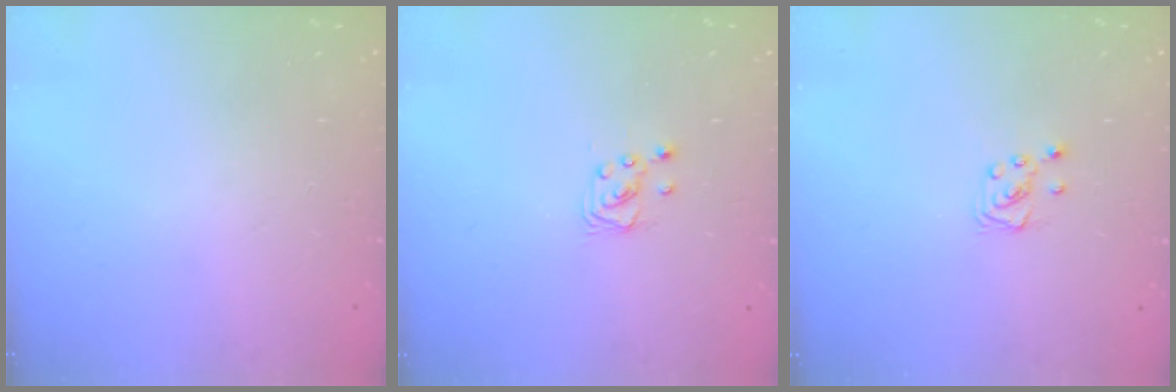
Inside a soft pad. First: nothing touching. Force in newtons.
{"total": 2.5, "press": 2.5, "slide": 0.2}
{"total": 3.7, "press": 3.6, "slide": 0.4}